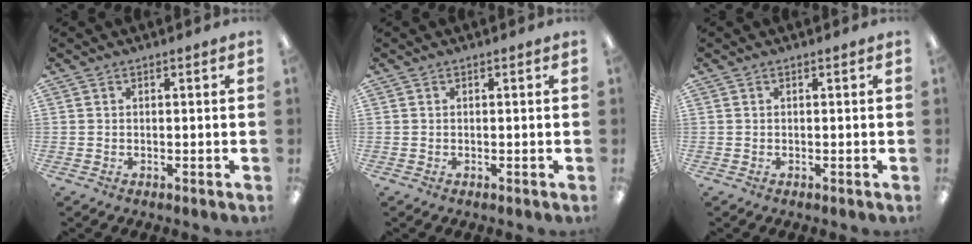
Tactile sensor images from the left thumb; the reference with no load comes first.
{"total": 0.0}
{"total": 0.0}